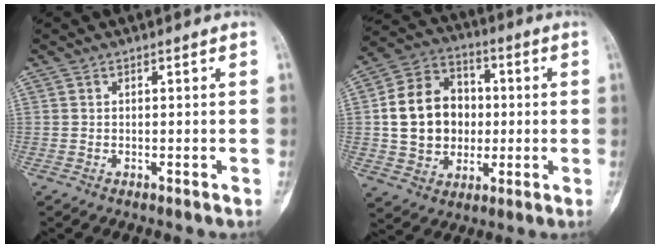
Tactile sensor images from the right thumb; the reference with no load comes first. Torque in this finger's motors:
{"motor_torque": [0.61, 0.61, 0.28, -0.20, 0.08]}